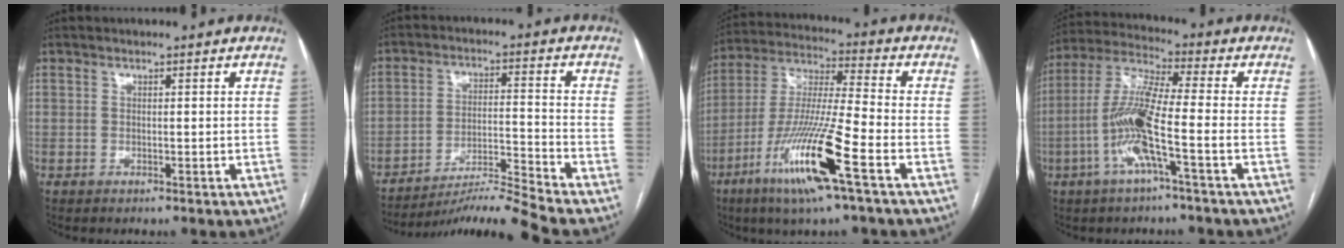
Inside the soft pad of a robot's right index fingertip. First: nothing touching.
{"total": 10.8, "force": [-9.8, -3.7, 2.8], "torque": [-0.043, 0.004, -0.174]}
{"total": 16.1, "force": [-7.6, 0.1, 14.2], "torque": [-0.291, -0.024, -0.143]}
{"total": 11.1, "force": [-3.3, 0.2, 10.6], "torque": [-0.225, 0.006, -0.074]}